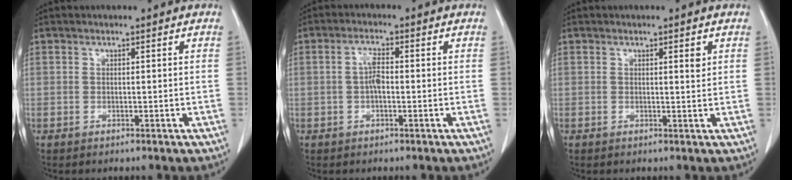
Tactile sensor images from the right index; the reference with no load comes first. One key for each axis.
{"total": 3.0, "fx": -0.3, "fy": 1.0, "fz": 2.9, "tx": -0.057, "ty": 0.007, "tz": -0.005}
{"total": 1.2, "fx": 0.6, "fy": 0.2, "fz": 1.1, "tx": -0.018, "ty": -0.001, "tz": 0.007}